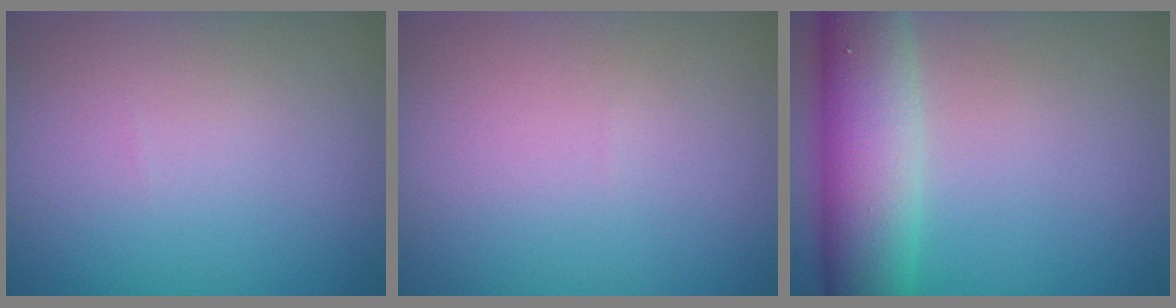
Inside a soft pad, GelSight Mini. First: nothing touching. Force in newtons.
{"total": 0.0}
{"total": 8.3, "press": 8.3, "slide": 0.2}